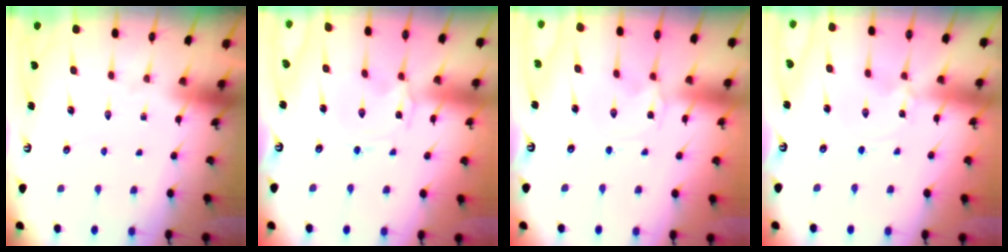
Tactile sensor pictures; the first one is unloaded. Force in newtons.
{"total": 0.0}
{"total": 0.0}
{"total": 0.0}